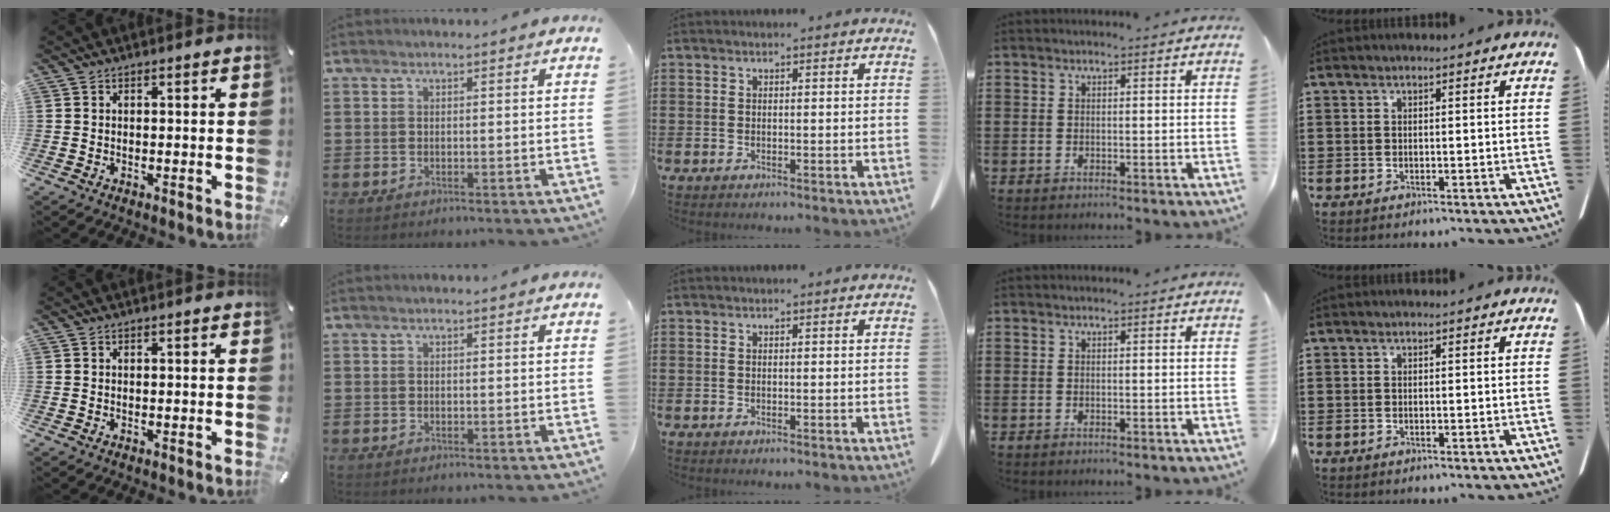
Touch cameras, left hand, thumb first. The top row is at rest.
{}